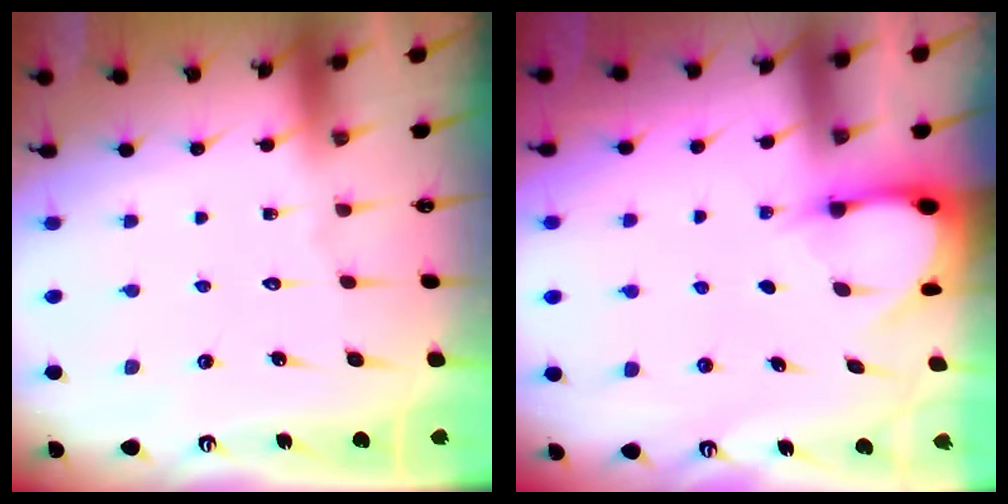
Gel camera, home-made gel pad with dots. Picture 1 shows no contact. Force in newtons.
{"total": 3.2, "press": 3.2, "slide": 0.4}